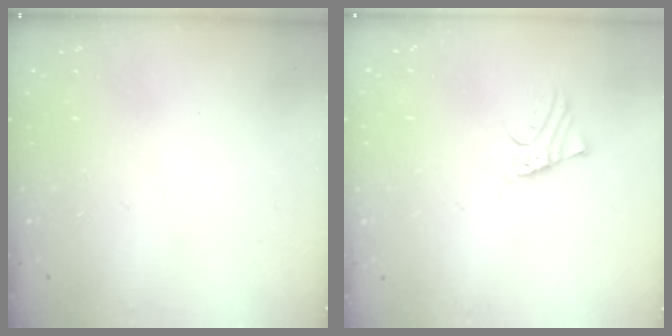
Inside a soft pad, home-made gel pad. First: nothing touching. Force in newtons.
{"total": 2.2, "press": 2.2, "slide": 0.1}